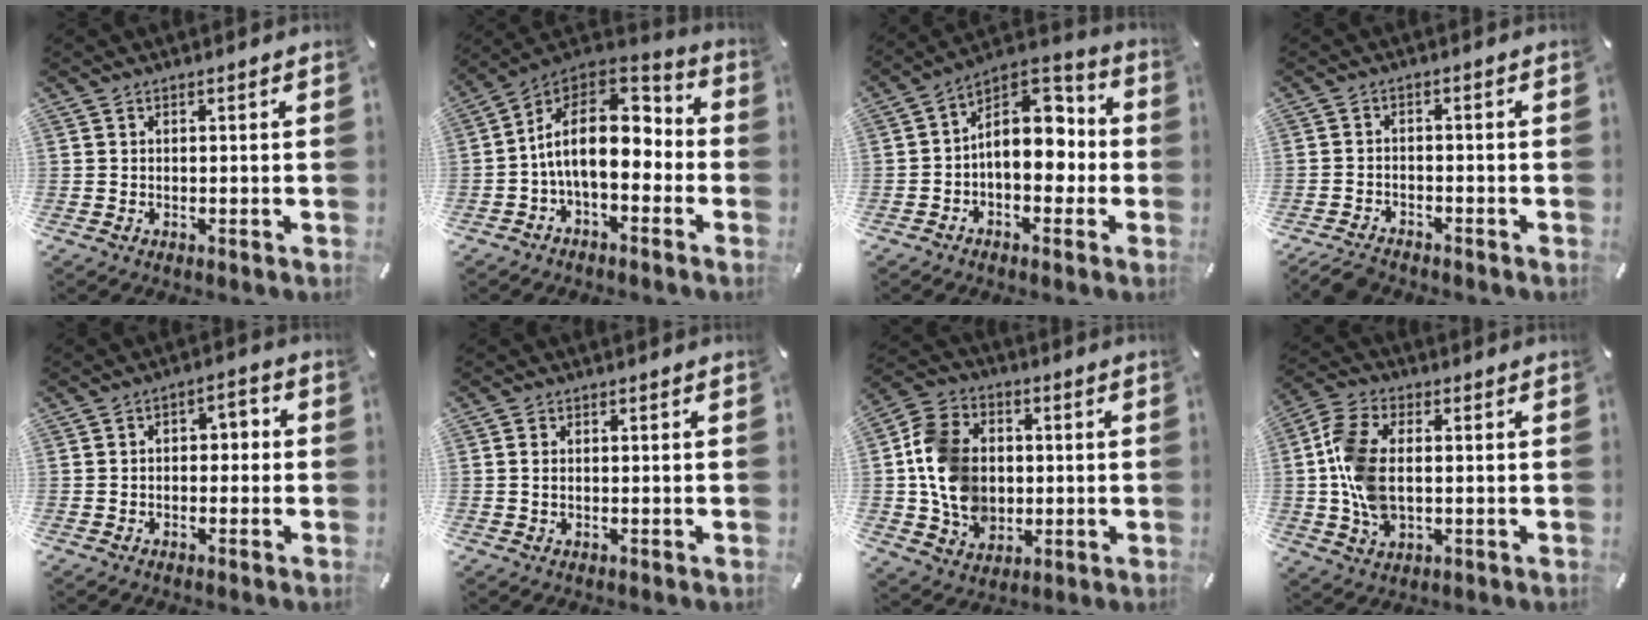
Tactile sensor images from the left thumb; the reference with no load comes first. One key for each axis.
{"total": 16.6, "fx": -0.7, "fy": 10.4, "fz": 12.9, "tx": -0.235, "ty": 0.005, "tz": -0.012}
{"total": 13.0, "fx": 0.4, "fy": 9.3, "fz": 9.1, "tx": -0.110, "ty": -0.009, "tz": 0.004}
{"total": 3.9, "fx": -3.5, "fy": 1.3, "fz": 1.0, "tx": -0.034, "ty": 0.010, "tz": -0.073}
{"total": 3.2, "fx": -1.6, "fy": 2.0, "fz": 1.9, "tx": -0.026, "ty": 0.017, "tz": -0.035}
{"total": 1.7, "fx": 0.1, "fy": 1.1, "fz": 1.3, "tx": -0.027, "ty": 0.005, "tz": 0.001}
{"total": 14.1, "fx": -0.3, "fy": 12.0, "fz": 7.5, "tx": -0.162, "ty": 0.019, "tz": -0.001}
{"total": 11.3, "fx": -0.1, "fy": 7.1, "fz": 8.7, "tx": -0.202, "ty": 0.006, "tz": -0.002}